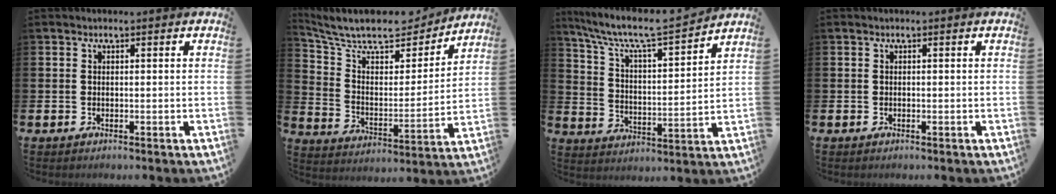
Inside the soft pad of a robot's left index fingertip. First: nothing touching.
{"total": 10.6, "force": [9.4, 3.3, 3.6], "torque": [-0.107, -0.068, 0.161]}
{"total": 8.4, "force": [7.4, 1.3, 3.7], "torque": [-0.109, -0.051, 0.122]}
{"total": 0.0}